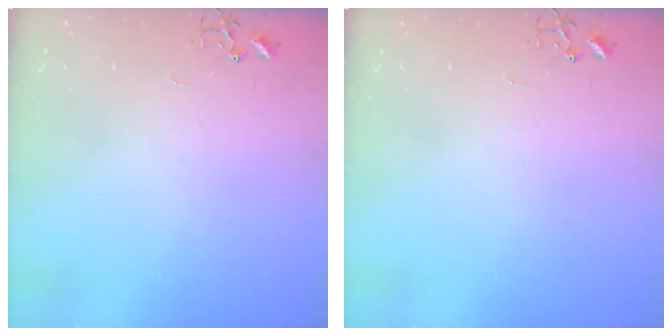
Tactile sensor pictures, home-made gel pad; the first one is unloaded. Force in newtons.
{"total": 0.0}